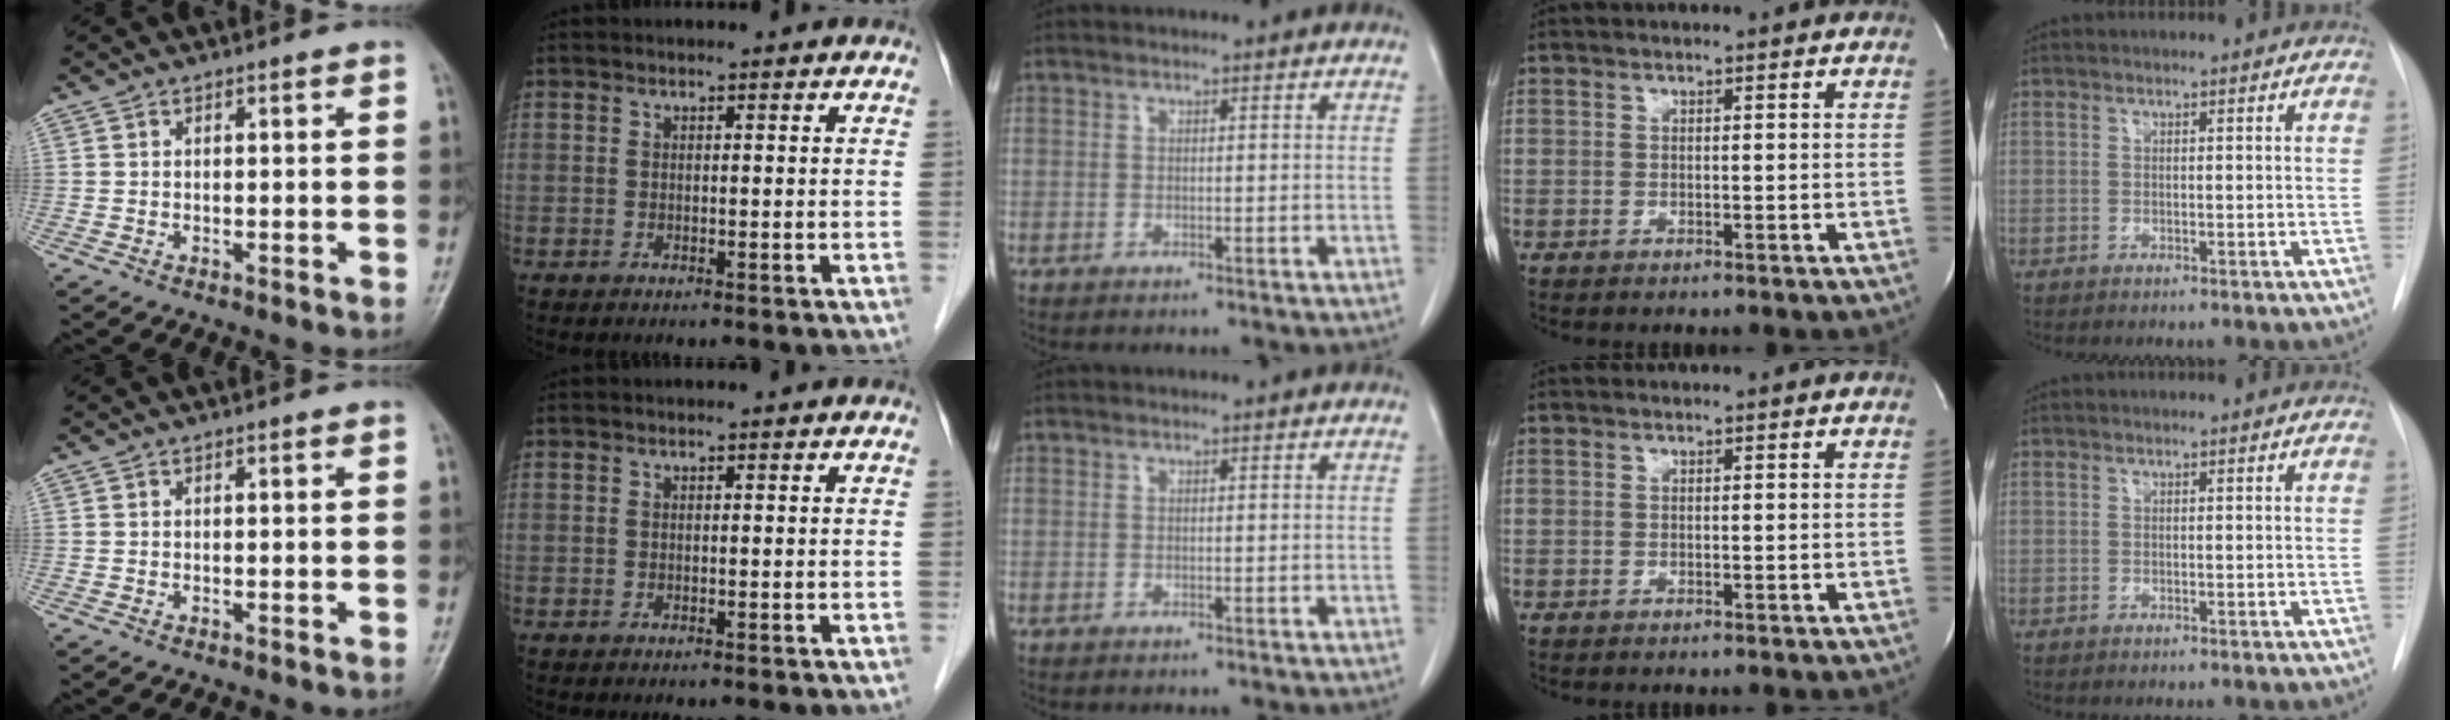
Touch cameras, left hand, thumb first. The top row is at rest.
{}